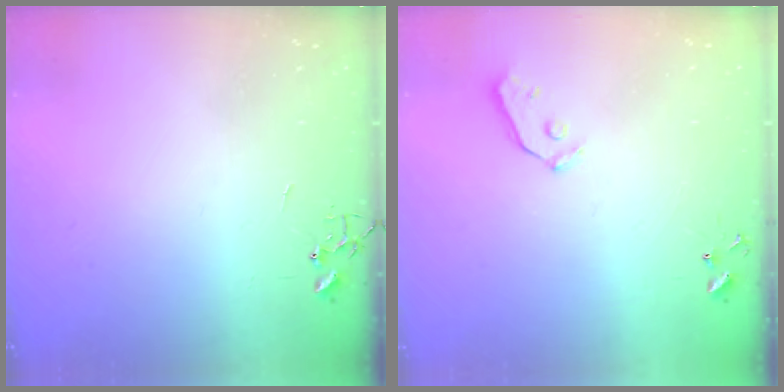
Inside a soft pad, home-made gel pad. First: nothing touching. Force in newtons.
{"total": 3.7, "press": 3.6, "slide": 0.8}